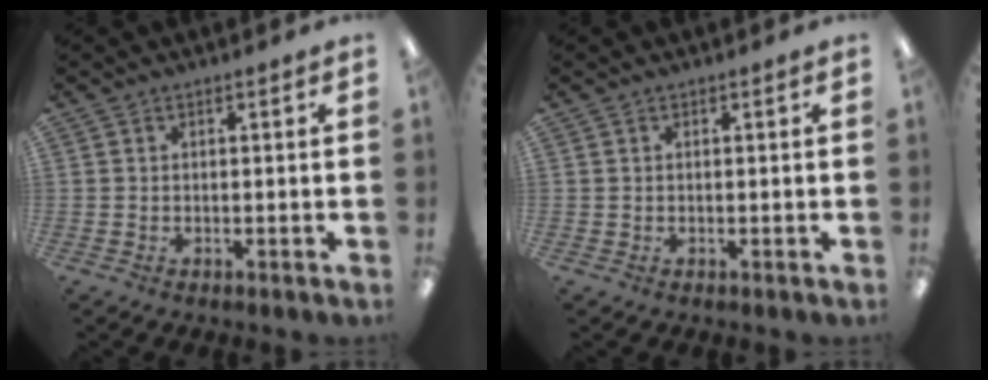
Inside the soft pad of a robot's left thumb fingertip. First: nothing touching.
{"total": 0.0}